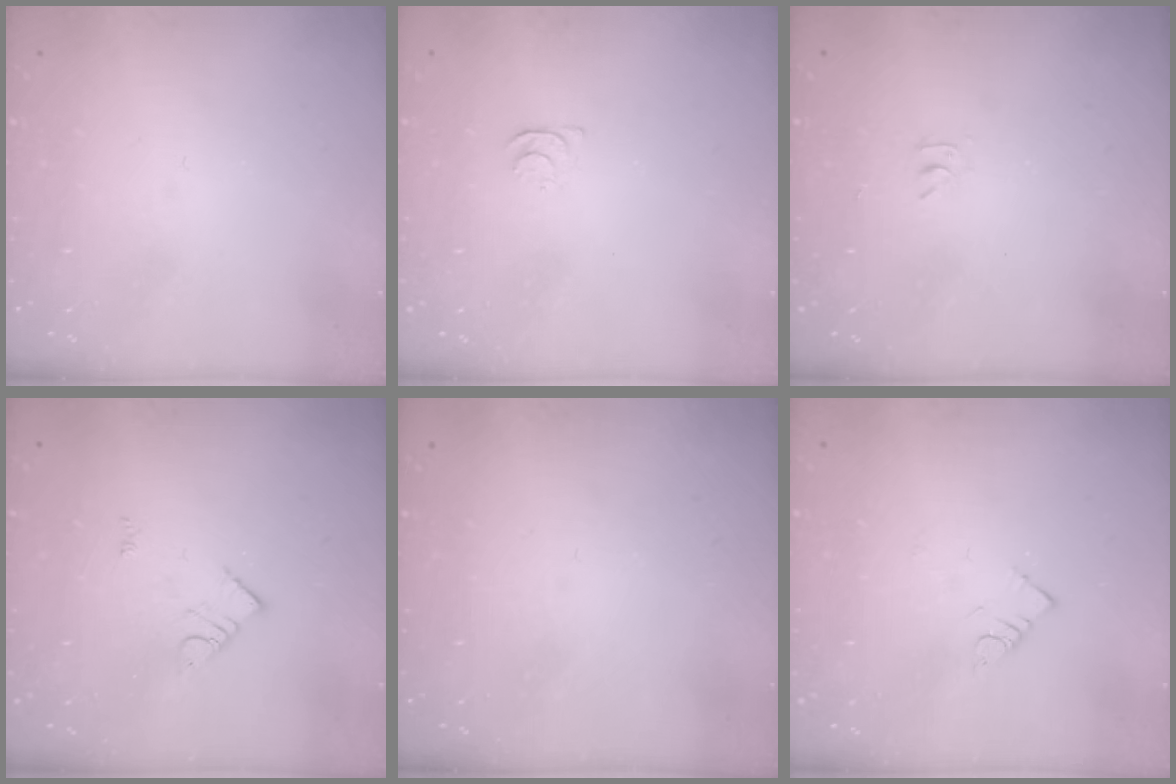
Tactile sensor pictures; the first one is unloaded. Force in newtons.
{"total": 3.6, "press": 3.5, "slide": 0.8}
{"total": 2.8, "press": 2.8, "slide": 0.4}
{"total": 3.1, "press": 3.1, "slide": 0.2}
{"total": 0.0}
{"total": 3.4, "press": 3.3, "slide": 0.6}